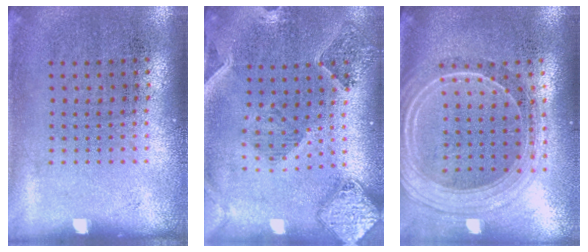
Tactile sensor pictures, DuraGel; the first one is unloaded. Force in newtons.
{"total": 1.4, "press": 1.4, "slide": 0.4}
{"total": 2.4, "press": 2.0, "slide": 1.2}